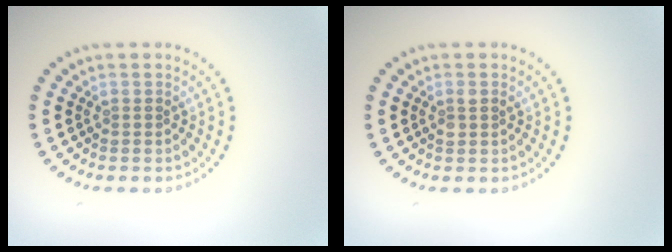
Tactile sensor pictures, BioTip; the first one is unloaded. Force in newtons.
{"total": 1.2, "press": 1.1, "slide": 0.5}